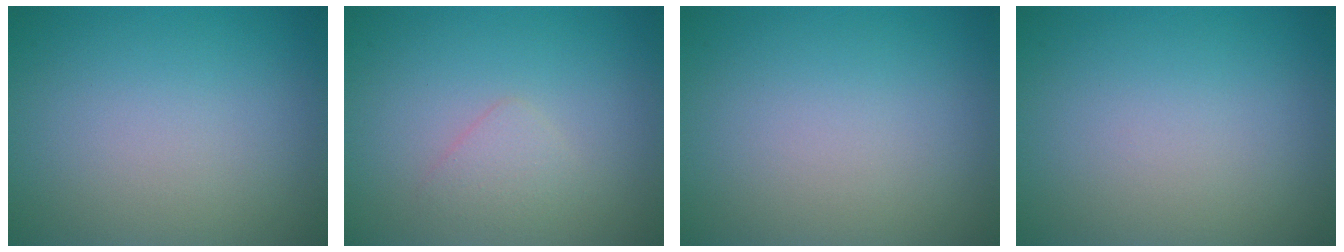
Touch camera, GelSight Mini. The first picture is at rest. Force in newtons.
{"total": 1.3, "press": 1.3, "slide": 0.1}
{"total": 0.0}
{"total": 0.0}